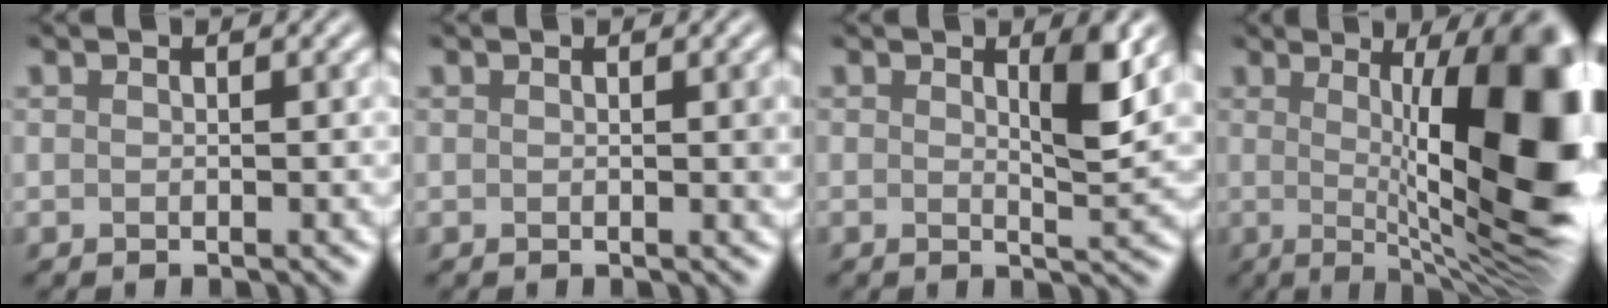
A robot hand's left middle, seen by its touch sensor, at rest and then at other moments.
{"total": 0.7, "force": [-0.4, -0.5, 0.4], "torque": [-0.017, -0.002, 0.009]}
{"total": 2.1, "force": [0.4, -0.3, 2.1], "torque": [-0.047, -0.008, 0.020]}
{"total": 14.3, "force": [0.5, 3.2, 13.9], "torque": [-0.154, 0.004, 0.027]}